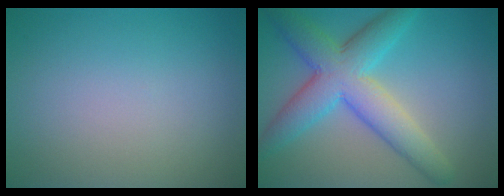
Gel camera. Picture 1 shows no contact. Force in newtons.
{"total": 7.5, "press": 7.5, "slide": 0.2}